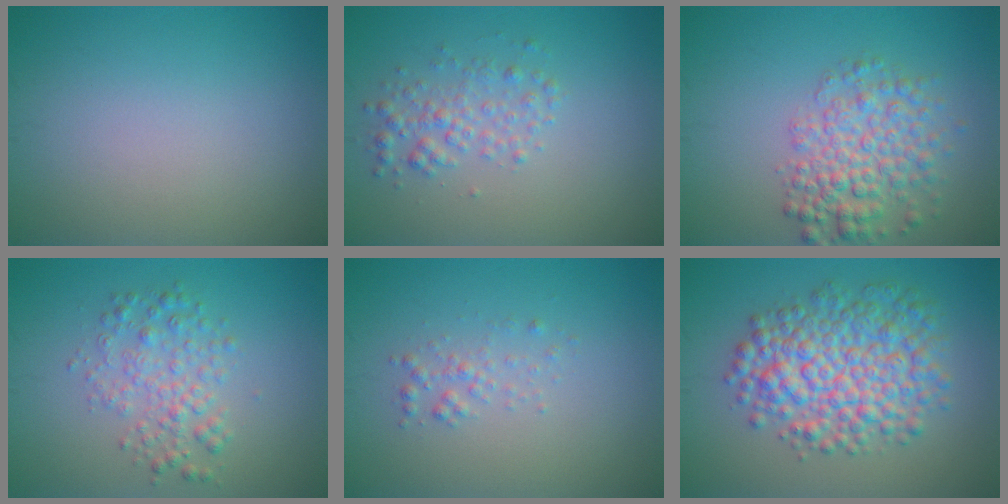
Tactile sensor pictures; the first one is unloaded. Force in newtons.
{"total": 2.3, "press": 2.3, "slide": 0.1}
{"total": 5.0, "press": 5.0, "slide": 0.2}
{"total": 3.1, "press": 3.1, "slide": 0.0}
{"total": 1.3, "press": 1.3, "slide": 0.1}
{"total": 7.6, "press": 7.6, "slide": 0.2}